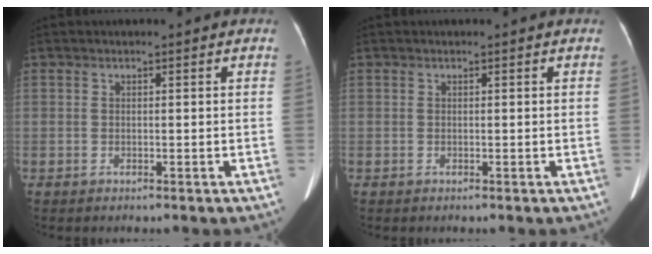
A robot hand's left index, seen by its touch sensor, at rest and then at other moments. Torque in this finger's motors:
{"motor_torque": [0.04, 0.05, 0.00, 0.00]}